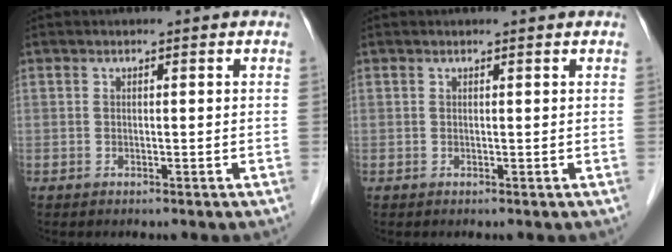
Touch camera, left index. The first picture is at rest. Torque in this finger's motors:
{"motor_torque": [-0.50, -0.59, -0.64, -0.04]}